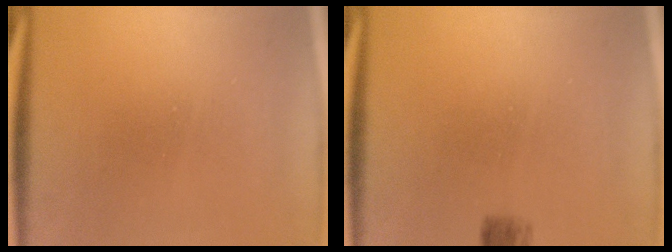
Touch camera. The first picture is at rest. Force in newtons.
{"total": 2.6}